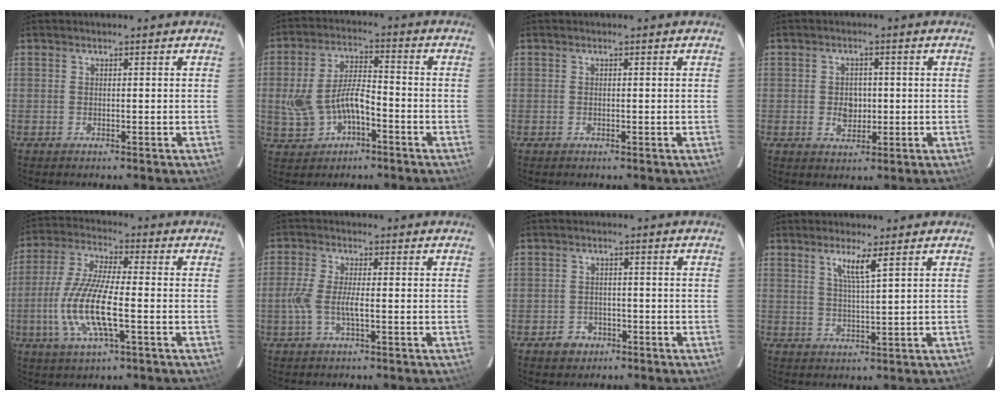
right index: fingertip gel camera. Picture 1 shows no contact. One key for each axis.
{"total": 9.7, "fx": -3.0, "fy": 5.0, "fz": 7.7, "tx": -0.164, "ty": 0.010, "tz": -0.043}
{"total": 0.0}
{"total": 4.1, "fx": -0.4, "fy": 3.3, "fz": 2.4, "tx": -0.040, "ty": 0.004, "tz": -0.003}
{"total": 13.6, "fx": -3.3, "fy": 3.2, "fz": 12.8, "tx": -0.268, "ty": -0.009, "tz": -0.066}
{"total": 5.3, "fx": -1.2, "fy": 1.2, "fz": 5.0, "tx": -0.109, "ty": -0.001, "tz": -0.025}
{"total": 3.8, "fx": -2.0, "fy": 3.2, "fz": 0.5, "tx": -0.019, "ty": 0.011, "tz": -0.028}
{"total": 4.1, "fx": 2.3, "fy": -0.4, "fz": 3.4, "tx": -0.065, "ty": -0.005, "tz": 0.042}